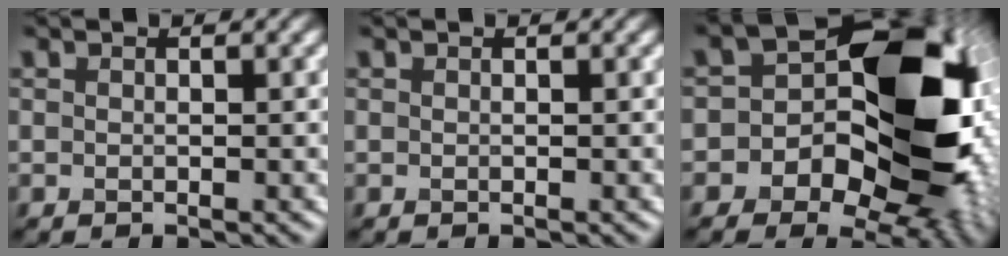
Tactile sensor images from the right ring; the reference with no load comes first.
{"total": 0.0}
{"total": 16.5, "force": [-2.0, 11.7, 11.5], "torque": [-0.133, 0.005, -0.050]}